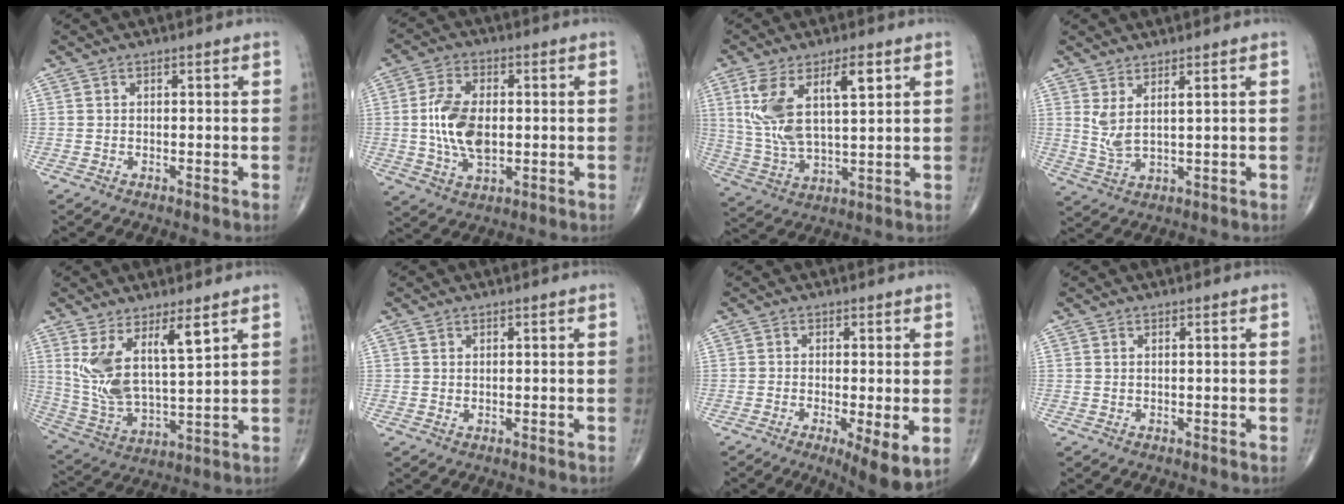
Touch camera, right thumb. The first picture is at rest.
{"total": 10.9, "force": [0.0, 6.2, 9.0], "torque": [-0.172, 0.000, 0.004]}
{"total": 13.8, "force": [5.0, 5.5, 11.6], "torque": [-0.227, -0.015, 0.105]}
{"total": 4.9, "force": [2.2, 1.2, 4.2], "torque": [-0.096, -0.023, 0.052]}
{"total": 12.4, "force": [6.1, 3.9, 10.1], "torque": [-0.196, -0.043, 0.131]}
{"total": 0.9, "force": [0.6, 0.5, 0.4], "torque": [-0.006, 0.000, 0.011]}
{"total": 7.5, "force": [-2.0, 1.8, 7.1], "torque": [-0.110, -0.022, -0.030]}
{"total": 0.0}